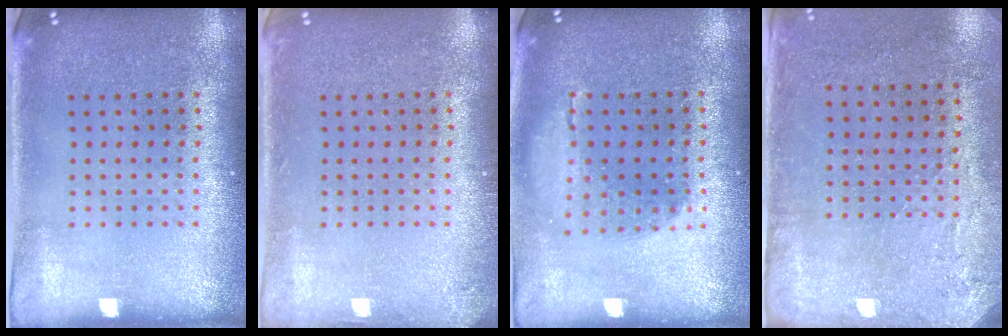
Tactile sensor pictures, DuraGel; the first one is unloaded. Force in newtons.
{"total": 0.9, "press": 0.9, "slide": 0.1}
{"total": 1.2, "press": 1.2, "slide": 0.3}
{"total": 2.8, "press": 2.3, "slide": 1.6}